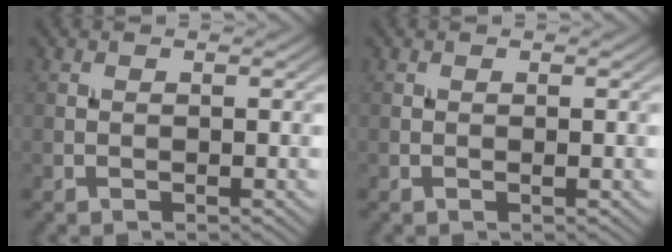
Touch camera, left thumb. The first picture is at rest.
{"total": 0.0}